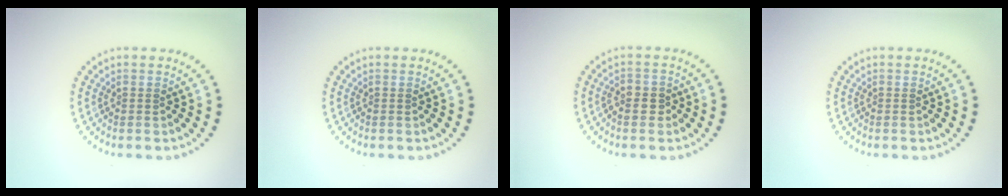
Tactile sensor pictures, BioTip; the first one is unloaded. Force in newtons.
{"total": 0.0}
{"total": 1.5, "press": 1.5, "slide": 0.5}
{"total": 0.0}